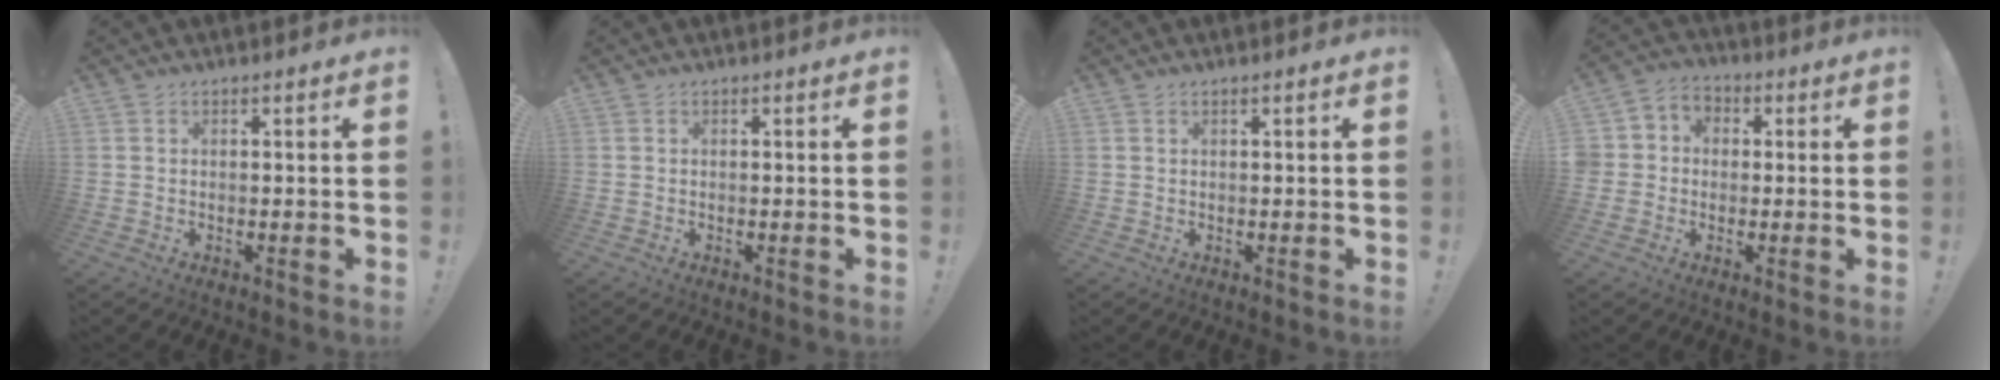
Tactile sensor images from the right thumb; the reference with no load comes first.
{"total": 0.0}
{"total": 0.9, "force": [0.4, -0.2, 0.8], "torque": [-0.017, 0.001, 0.006]}
{"total": 5.6, "force": [-0.9, 5.3, 1.6], "torque": [-0.024, 0.011, -0.017]}